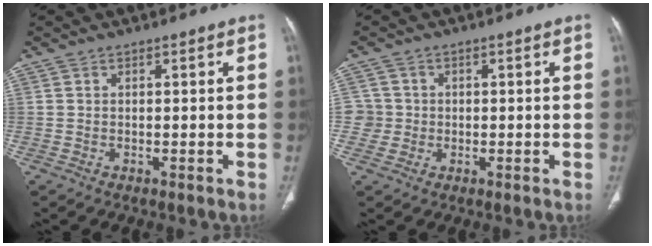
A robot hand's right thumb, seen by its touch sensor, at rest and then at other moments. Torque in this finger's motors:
{"motor_torque": [-0.63, -0.23, -0.08, 0.44, -0.01]}